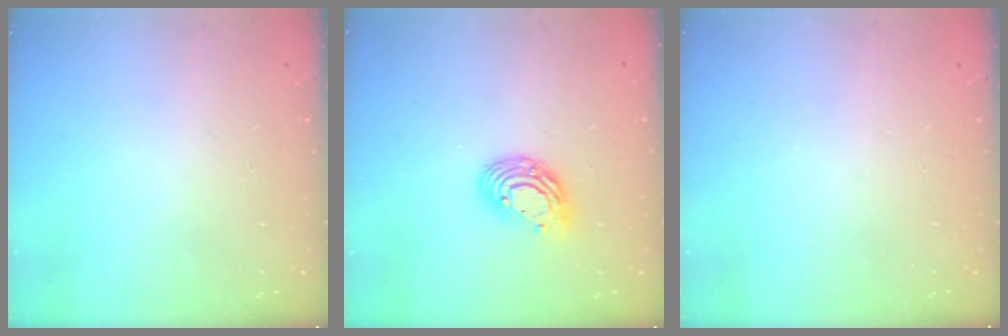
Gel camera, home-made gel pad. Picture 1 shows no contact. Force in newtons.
{"total": 10.3, "press": 10.3, "slide": 1.1}
{"total": 0.0}